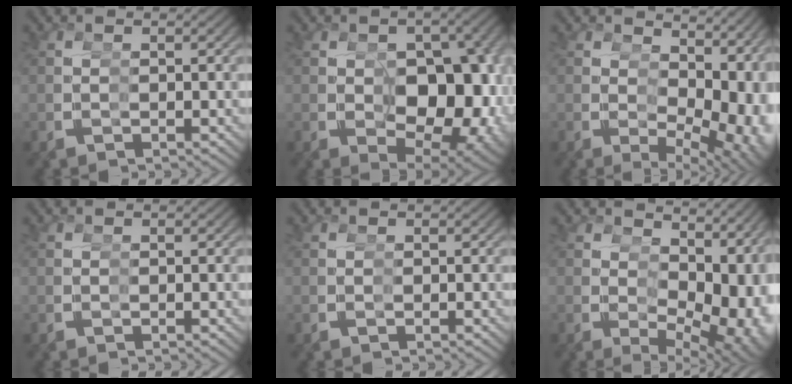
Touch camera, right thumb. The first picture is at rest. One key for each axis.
{"total": 13.3, "fx": -1.6, "fy": 8.2, "fz": 10.4, "tx": -0.166, "ty": -0.055, "tz": 0.003}
{"total": 7.7, "fx": 0.2, "fy": 4.1, "fz": 6.5, "tx": -0.080, "ty": -0.018, "tz": 0.023}
{"total": 0.0}
{"total": 0.0}
{"total": 9.0, "fx": 0.1, "fy": 5.0, "fz": 7.5, "tx": -0.094, "ty": -0.020, "tz": 0.023}